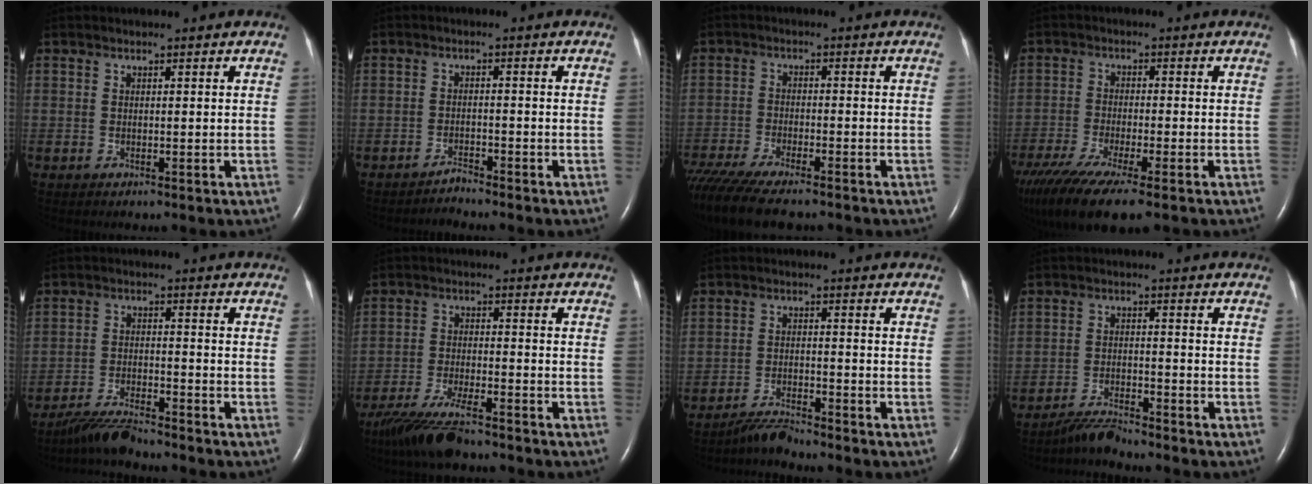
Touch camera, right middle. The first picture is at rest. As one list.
[{"total": 1.7, "force": [-1.7, -0.3, -0.1], "torque": [0.002, -0.009, -0.029]}, {"total": 12.8, "force": [-10.8, 2.1, 6.6], "torque": [-0.113, -0.026, -0.175]}, {"total": 13.7, "force": [-10.1, 1.7, 9.2], "torque": [-0.181, -0.033, -0.173]}, {"total": 5.7, "force": [-5.4, 0.3, 2.0], "torque": [-0.042, -0.021, -0.100]}, {"total": 9.3, "force": [-7.6, 1.2, 5.1], "torque": [-0.102, -0.029, -0.136]}, {"total": 3.5, "force": [-3.5, -0.3, 0.5], "torque": [-0.016, -0.020, -0.065]}, {"total": 3.9, "force": [-3.8, -0.3, 0.7], "torque": [-0.020, -0.021, -0.070]}]